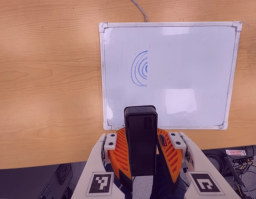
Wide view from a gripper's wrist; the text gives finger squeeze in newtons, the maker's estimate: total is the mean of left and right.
{"total": 7.6, "left": 8.5, "right": 6.6}